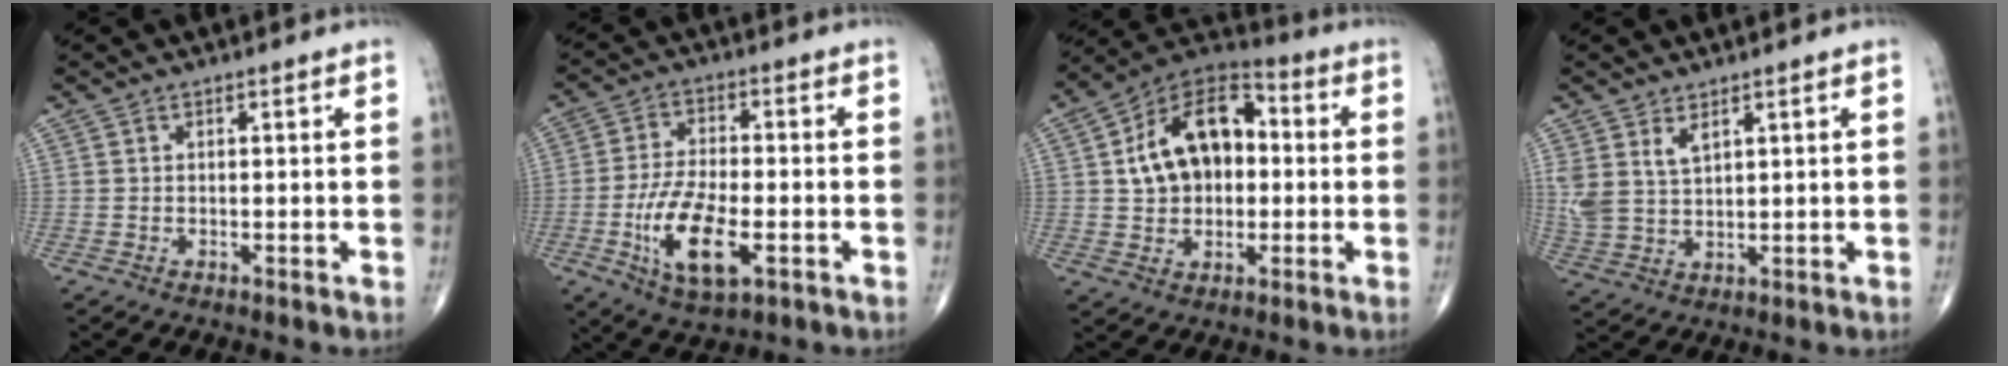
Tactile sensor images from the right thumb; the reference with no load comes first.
{"total": 12.5, "force": [-3.9, 5.3, 10.6], "torque": [-0.202, 0.005, -0.068]}
{"total": 16.5, "force": [1.7, 11.0, 12.1], "torque": [-0.166, 0.030, 0.019]}
{"total": 5.5, "force": [3.0, 2.7, 3.8], "torque": [-0.077, -0.014, 0.072]}